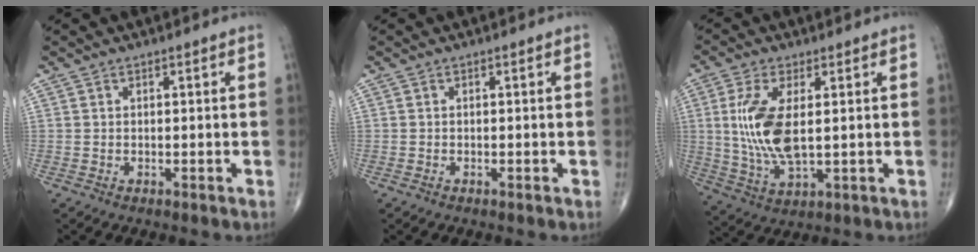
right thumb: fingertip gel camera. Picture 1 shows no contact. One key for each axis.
{"total": 0.0}
{"total": 11.6, "fx": 1.4, "fy": 4.9, "fz": 10.5, "tx": -0.229, "ty": -0.014, "tz": 0.036}